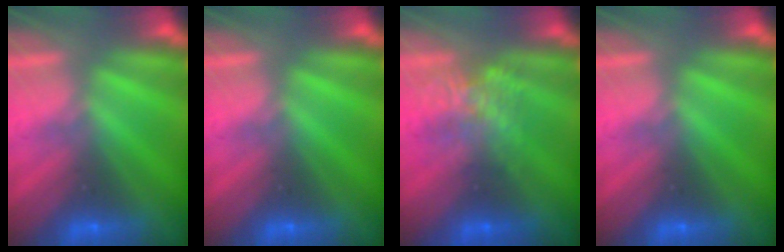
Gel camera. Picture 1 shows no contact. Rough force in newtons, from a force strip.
{"total": 0.0}
{"total": 4.7}
{"total": 0.0}